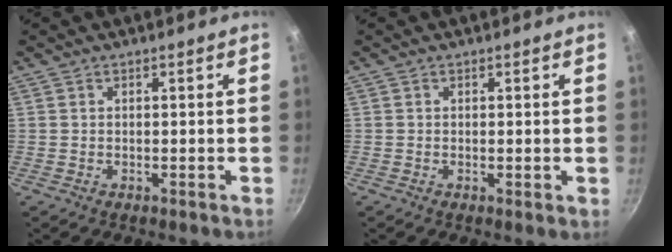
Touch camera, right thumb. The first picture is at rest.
{"total": 0.5, "force": [0.1, 0.1, 0.5], "torque": [-0.007, -0.004, -0.002]}